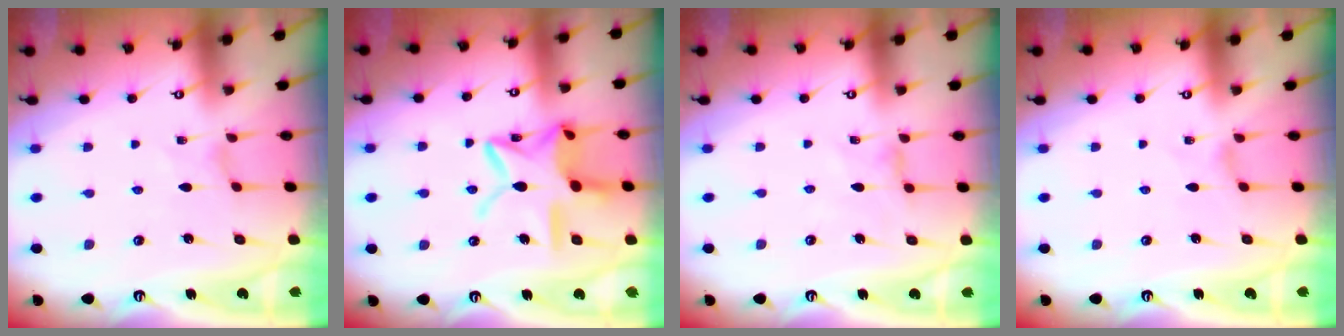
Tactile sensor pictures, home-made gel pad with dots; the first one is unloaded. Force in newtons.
{"total": 16.3, "press": 16.3, "slide": 1.1}
{"total": 0.9, "press": 0.8, "slide": 0.3}
{"total": 0.0}